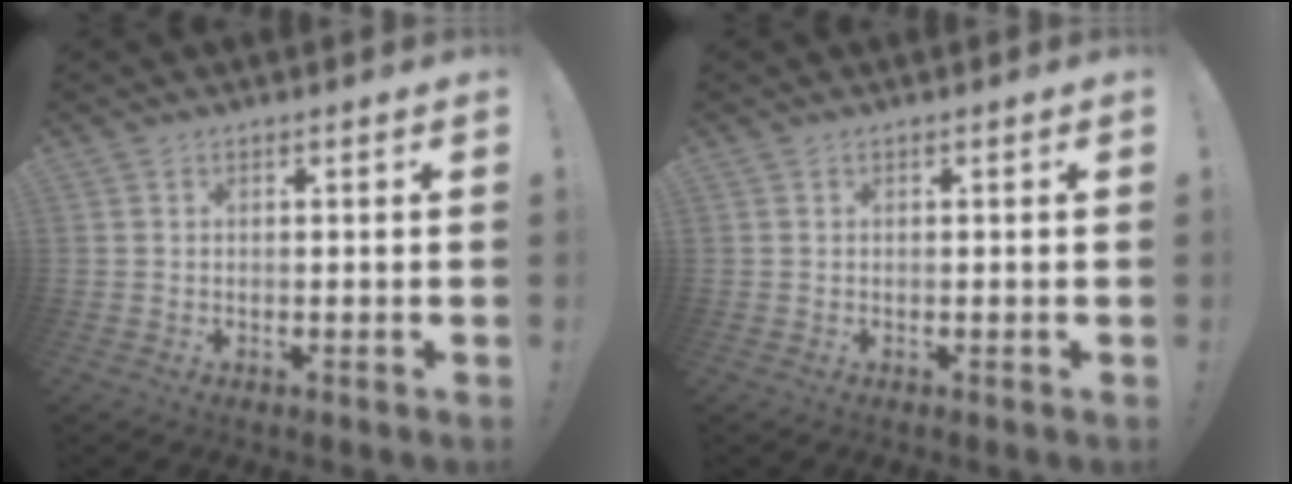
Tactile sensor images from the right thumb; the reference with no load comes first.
{"total": 0.0}